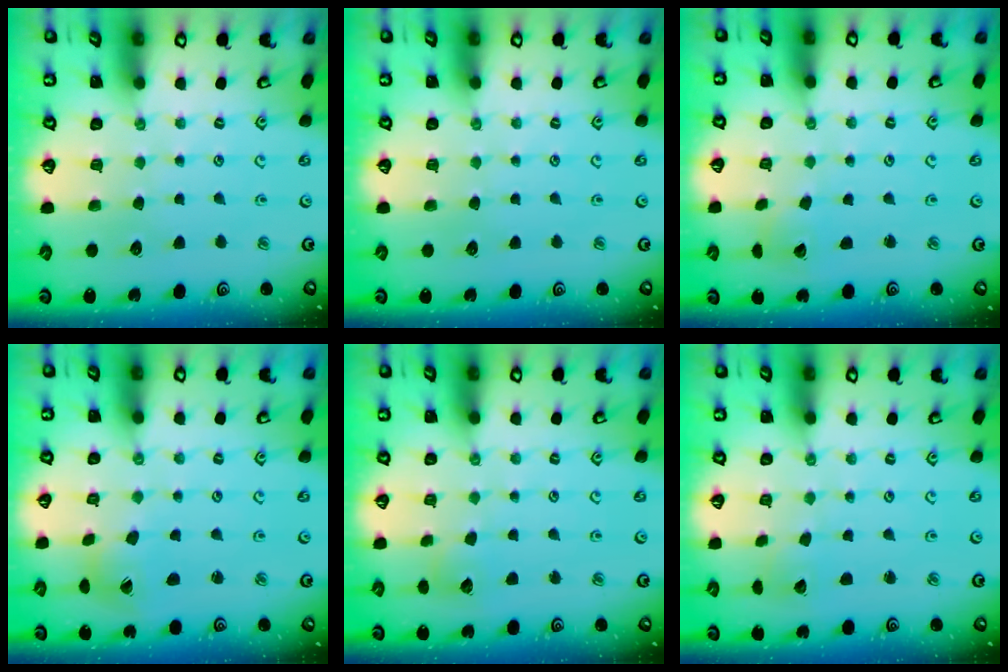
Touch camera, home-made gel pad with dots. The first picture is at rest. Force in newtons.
{"total": 0.0}
{"total": 2.6, "press": 2.5, "slide": 0.3}
{"total": 3.0, "press": 3.0, "slide": 0.4}
{"total": 5.2, "press": 5.1, "slide": 0.5}
{"total": 1.3, "press": 1.3, "slide": 0.0}